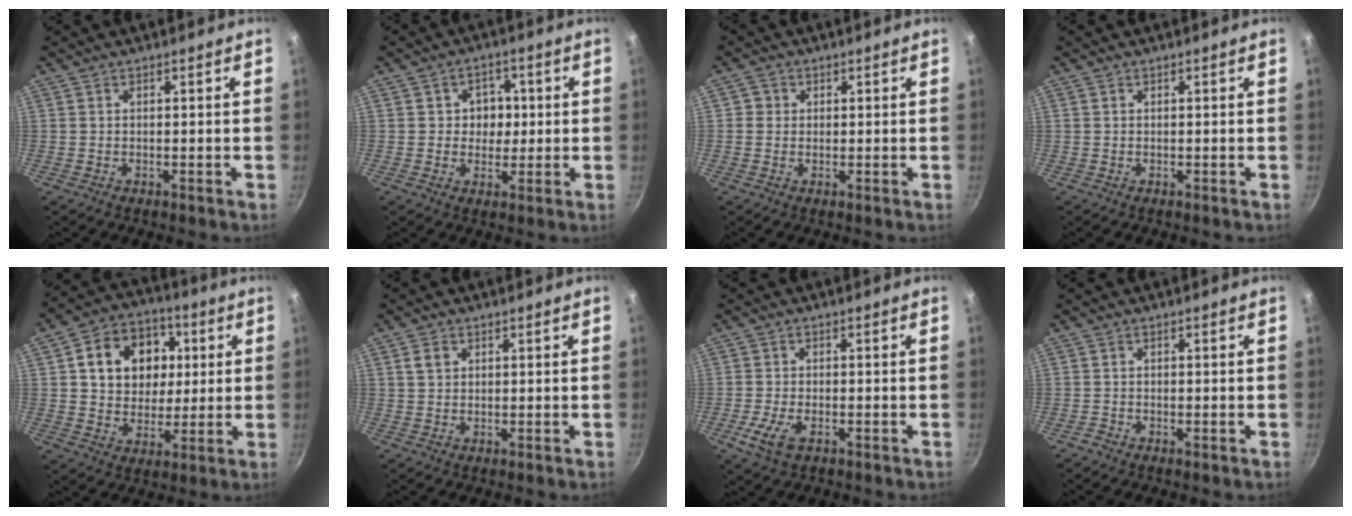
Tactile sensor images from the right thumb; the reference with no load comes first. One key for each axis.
{"total": 5.6, "fx": 0.5, "fy": 5.0, "fz": 2.5, "tx": 0.001, "ty": 0.000, "tz": 0.003}
{"total": 2.2, "fx": 0.2, "fy": 2.2, "fz": 0.4, "tx": 0.009, "ty": 0.001, "tz": -0.003}
{"total": 0.0}
{"total": 15.7, "fx": 3.4, "fy": 12.8, "fz": 8.5, "tx": -0.111, "ty": 0.011, "tz": 0.051}
{"total": 2.3, "fx": 0.7, "fy": 1.8, "fz": 1.2, "tx": -0.011, "ty": 0.004, "tz": 0.013}
{"total": 5.4, "fx": -2.4, "fy": 2.6, "fz": 4.1, "tx": -0.090, "ty": 0.000, "tz": -0.047}
{"total": 1.0, "fx": -0.8, "fy": 0.3, "fz": 0.6, "tx": -0.019, "ty": 0.006, "tz": -0.019}